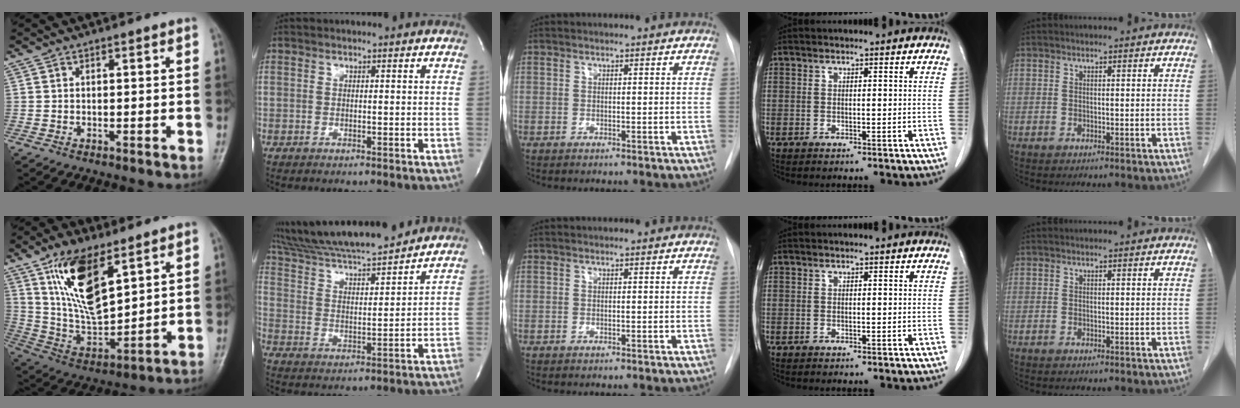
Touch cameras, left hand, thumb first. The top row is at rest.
{"thumb": {"total": 17.2, "force": [8.6, 7.6, 12.8], "torque": [-0.210, -0.042, 0.173]}, "index": {"total": 19.1, "force": [17.2, 1.7, 8.2], "torque": [-0.150, 0.015, 0.285]}}